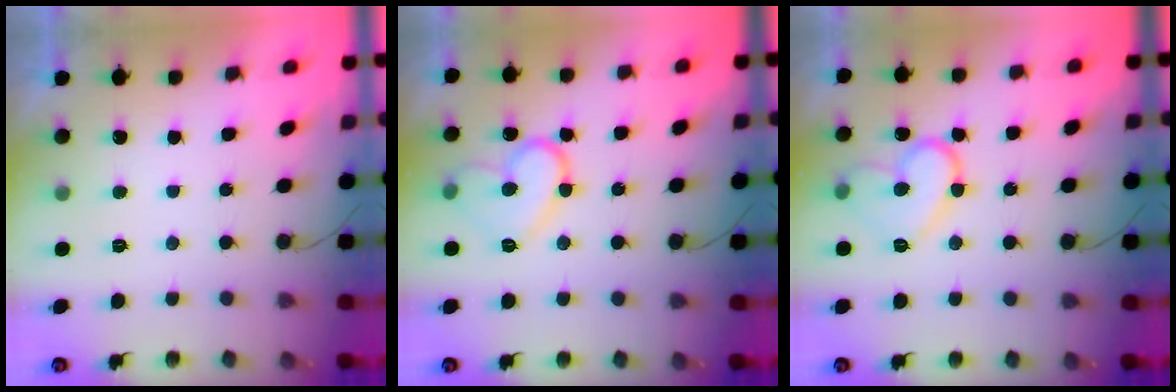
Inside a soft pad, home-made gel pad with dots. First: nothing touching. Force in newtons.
{"total": 13.4, "press": 13.4, "slide": 0.7}
{"total": 13.4, "press": 13.4, "slide": 0.7}